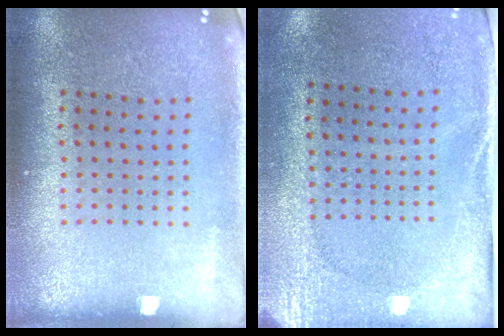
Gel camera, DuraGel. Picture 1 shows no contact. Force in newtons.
{"total": 2.7, "press": 2.2, "slide": 1.6}